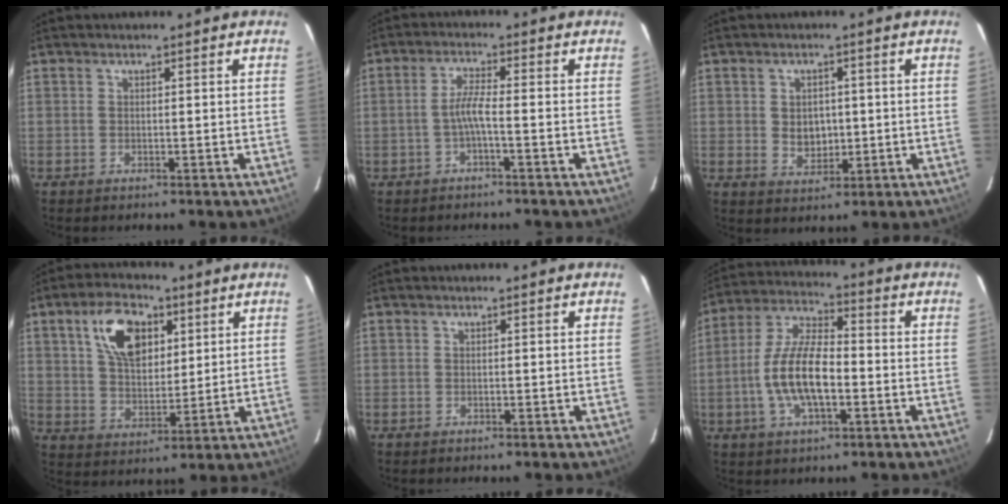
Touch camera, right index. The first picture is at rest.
{"total": 3.1, "force": [-1.4, -0.1, 2.7], "torque": [-0.061, 0.005, -0.028]}
{"total": 4.7, "force": [0.0, 3.8, 2.8], "torque": [-0.047, -0.001, 0.009]}
{"total": 12.0, "force": [5.1, 6.9, 8.4], "torque": [-0.149, 0.022, 0.094]}
{"total": 0.0}
{"total": 12.5, "force": [-3.0, 5.0, 11.1], "torque": [-0.231, 0.003, -0.056]}